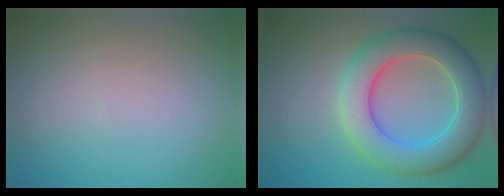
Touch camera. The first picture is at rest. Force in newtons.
{"total": 8.0, "press": 7.9, "slide": 0.7}